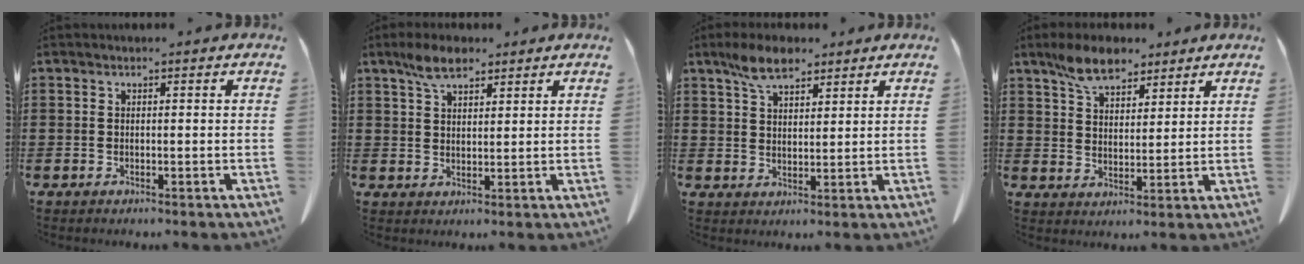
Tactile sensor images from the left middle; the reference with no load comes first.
{"total": 5.0, "force": [3.6, 2.1, 2.8], "torque": [-0.065, 0.006, 0.067]}
{"total": 6.1, "force": [4.5, 2.6, 3.2], "torque": [-0.076, 0.001, 0.084]}
{"total": 7.3, "force": [5.7, 3.1, 3.3], "torque": [-0.076, -0.005, 0.106]}